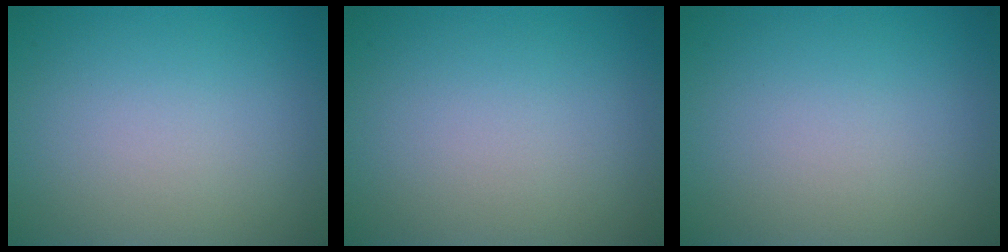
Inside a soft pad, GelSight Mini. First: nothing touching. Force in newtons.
{"total": 0.0}
{"total": 0.0}